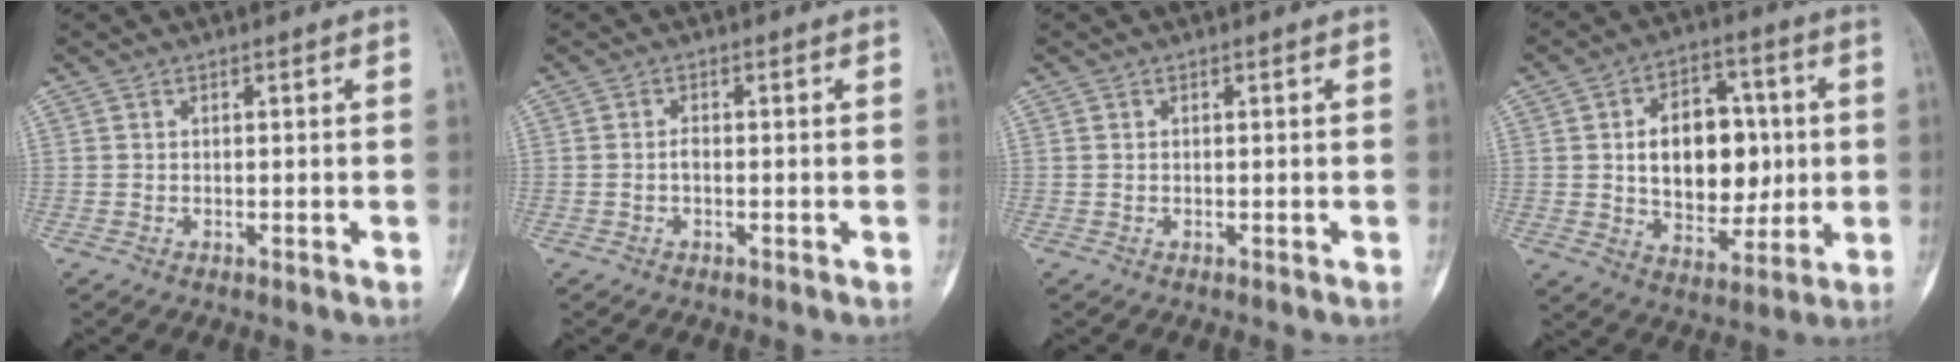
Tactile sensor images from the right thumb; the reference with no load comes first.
{"total": 1.2, "force": [-0.2, 0.6, 1.0], "torque": [-0.018, 0.002, -0.005]}
{"total": 0.0}
{"total": 16.7, "force": [1.3, 11.1, 12.4], "torque": [-0.136, 0.009, 0.027]}